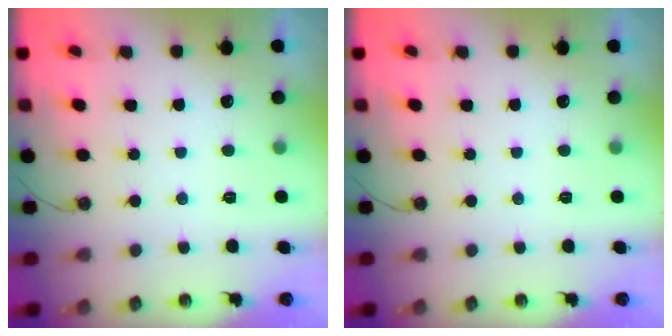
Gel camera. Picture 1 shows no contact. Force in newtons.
{"total": 0.0}